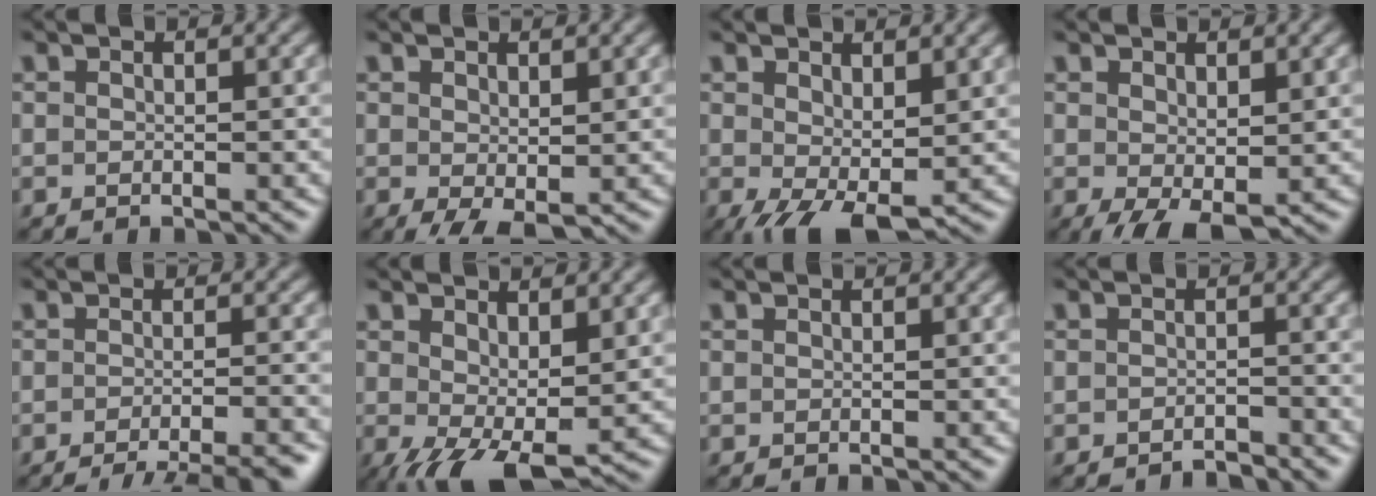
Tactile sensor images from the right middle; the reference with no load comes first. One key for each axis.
{"total": 2.4, "fx": -0.1, "fy": 1.2, "fz": 2.1, "tx": -0.039, "ty": -0.004, "tz": 0.004}
{"total": 4.9, "fx": -0.9, "fy": 2.4, "fz": 4.2, "tx": -0.087, "ty": -0.009, "tz": -0.008}
{"total": 3.4, "fx": -0.3, "fy": 1.7, "fz": 2.9, "tx": -0.059, "ty": -0.003, "tz": -0.001}
{"total": 6.0, "fx": -3.9, "fy": 1.7, "fz": 4.3, "tx": -0.037, "ty": -0.004, "tz": -0.039}
{"total": 5.8, "fx": -1.1, "fy": 2.9, "fz": 5.0, "tx": -0.100, "ty": -0.012, "tz": -0.010}
{"total": 0.0}
{"total": 1.2, "fx": -1.2, "fy": 0.1, "fz": 0.4, "tx": -0.001, "ty": 0.002, "tz": -0.024}